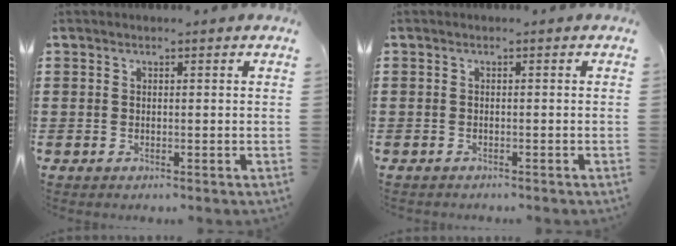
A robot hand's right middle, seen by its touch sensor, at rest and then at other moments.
{"total": 0.6, "force": [-0.5, 0.2, -0.2], "torque": [0.003, 0.005, -0.014]}